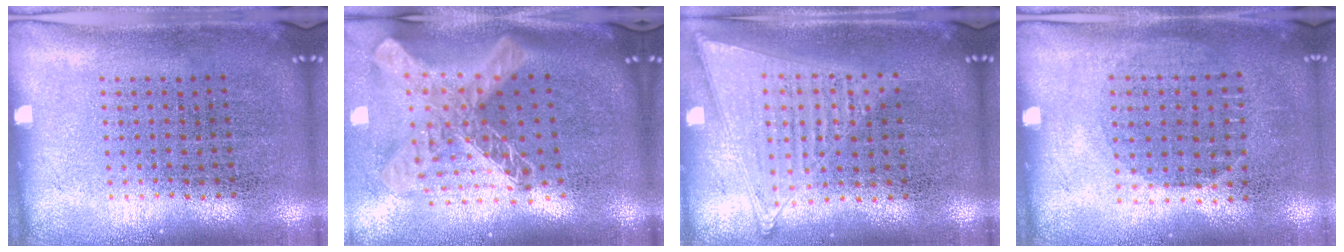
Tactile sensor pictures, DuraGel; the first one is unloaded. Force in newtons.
{"total": 2.8, "press": 2.0, "slide": 2.0}
{"total": 1.2, "press": 1.2, "slide": 0.2}
{"total": 1.0, "press": 0.9, "slide": 0.5}